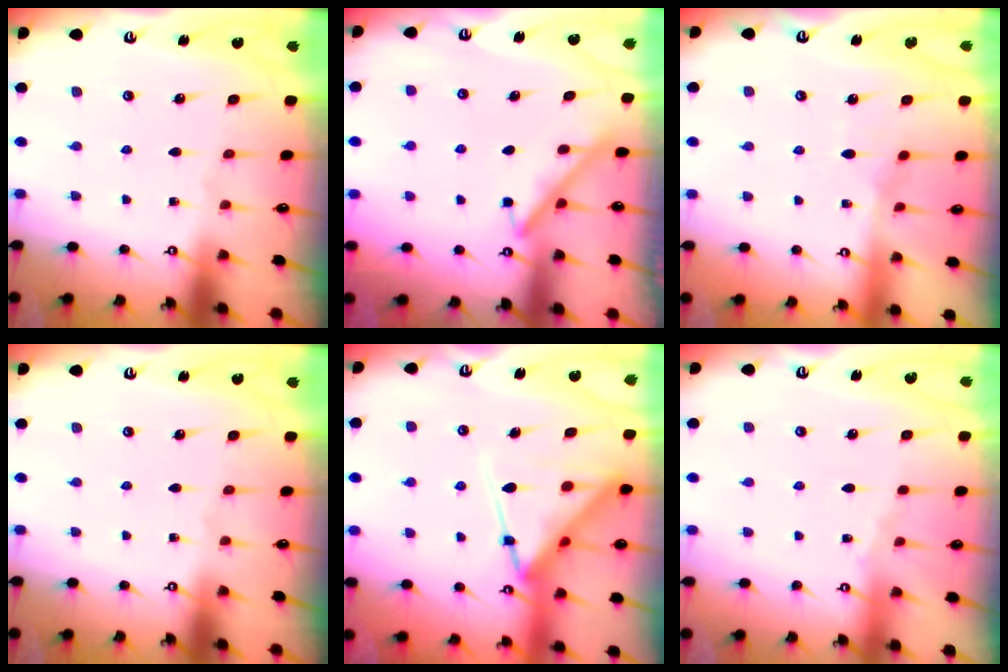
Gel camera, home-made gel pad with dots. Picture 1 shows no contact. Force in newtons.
{"total": 4.0, "press": 3.9, "slide": 0.5}
{"total": 5.0, "press": 5.0, "slide": 0.2}
{"total": 0.0}
{"total": 14.9, "press": 14.8, "slide": 1.5}
{"total": 1.8, "press": 1.8, "slide": 0.4}